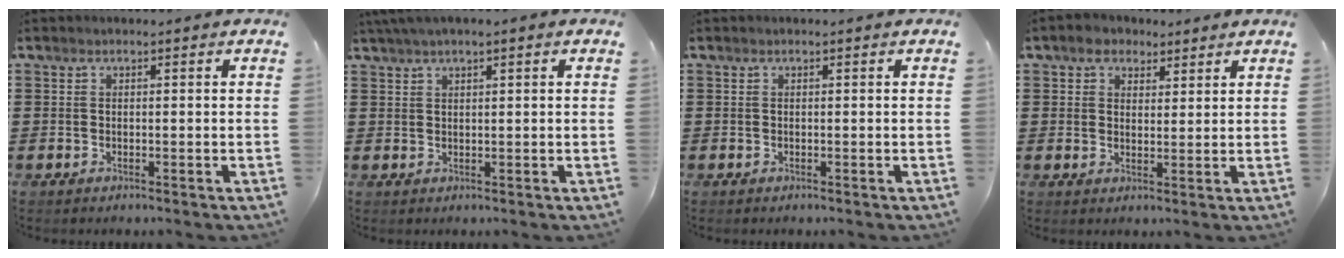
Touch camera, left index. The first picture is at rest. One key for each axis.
{"total": 1.9, "fx": 1.3, "fy": 0.0, "fz": 1.4, "tx": -0.027, "ty": 0.002, "tz": 0.024}
{"total": 0.0}
{"total": 3.5, "fx": 2.5, "fy": 2.3, "fz": 0.8, "tx": -0.021, "ty": 0.011, "tz": 0.043}